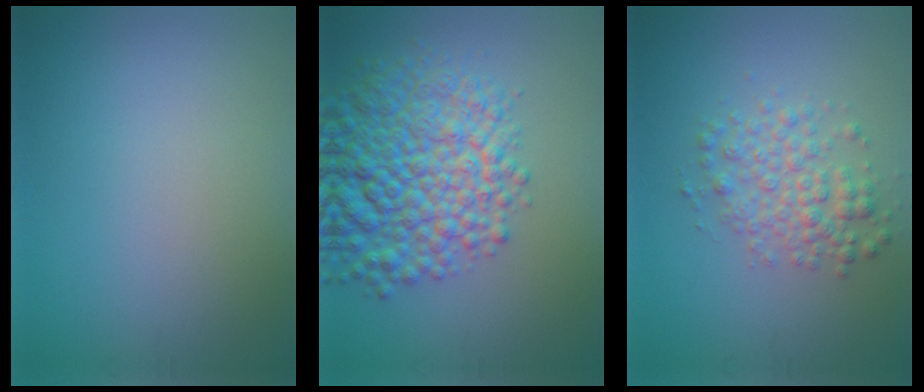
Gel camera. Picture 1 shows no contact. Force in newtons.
{"total": 9.4, "press": 9.4, "slide": 0.4}
{"total": 3.5, "press": 3.5, "slide": 0.1}